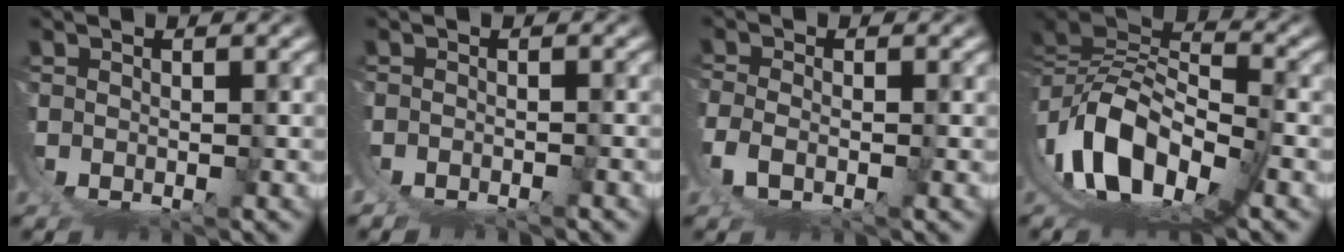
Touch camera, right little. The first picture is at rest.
{"total": 2.7, "force": [-1.1, 2.2, 1.1], "torque": [-0.039, -0.005, -0.016]}
{"total": 2.5, "force": [0.5, 1.4, 2.0], "torque": [-0.066, -0.015, 0.016]}
{"total": 13.4, "force": [1.0, 8.9, 10.0], "torque": [-0.206, -0.034, 0.025]}